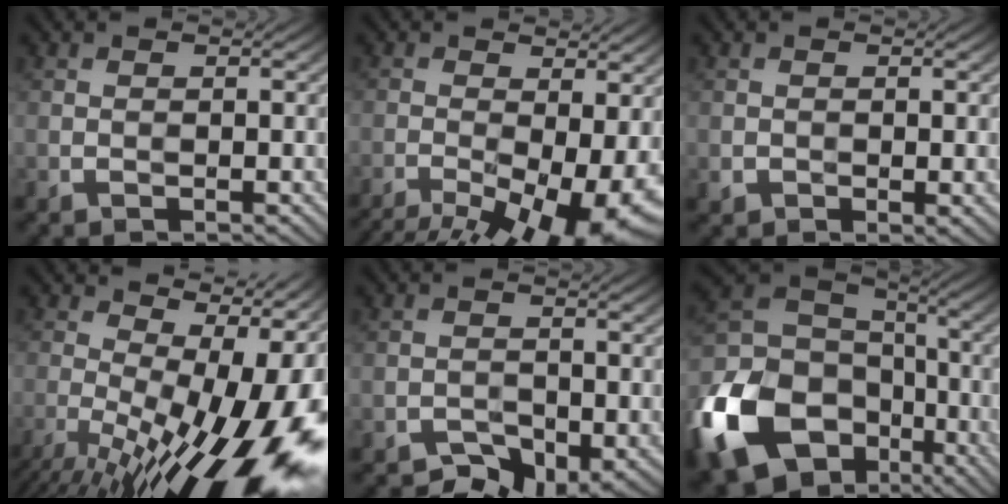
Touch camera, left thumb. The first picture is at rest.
{"total": 13.8, "force": [-6.5, 5.3, 11.0], "torque": [-0.189, -0.018, -0.083]}
{"total": 1.4, "force": [-0.3, 1.0, 0.9], "torque": [-0.011, -0.007, 0.000]}
{"total": 18.1, "force": [-4.5, 7.4, 15.9], "torque": [-0.188, 0.030, -0.062]}
{"total": 3.5, "force": [-2.9, 1.4, 1.5], "torque": [-0.012, 0.002, -0.044]}
{"total": 18.9, "force": [-8.4, 13.7, 9.9], "torque": [-0.269, -0.035, -0.160]}